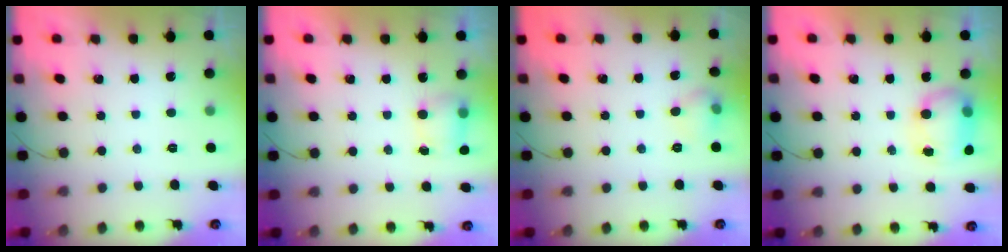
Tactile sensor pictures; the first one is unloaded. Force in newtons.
{"total": 4.8, "press": 4.7, "slide": 0.8}
{"total": 8.3, "press": 6.2, "slide": 5.5}
{"total": 8.3, "press": 8.3, "slide": 0.5}